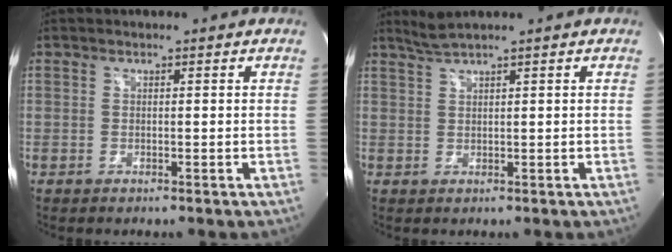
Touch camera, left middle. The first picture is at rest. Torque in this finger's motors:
{"motor_torque": [-0.07, -0.06, -0.17, 0.00]}